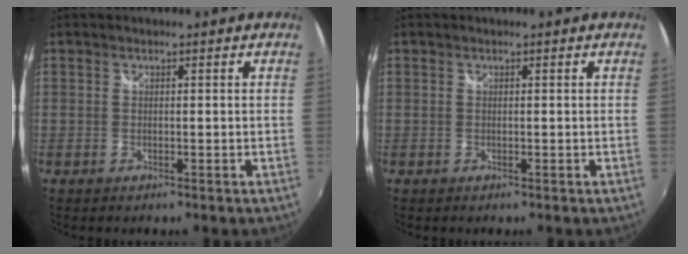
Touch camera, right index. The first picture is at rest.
{"total": 0.0}